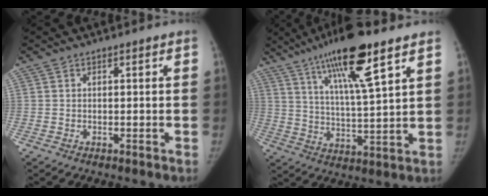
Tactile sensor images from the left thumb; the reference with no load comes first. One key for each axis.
{"total": 16.1, "fx": 9.5, "fy": 2.6, "fz": 12.8, "tx": -0.215, "ty": -0.038, "tz": 0.168}